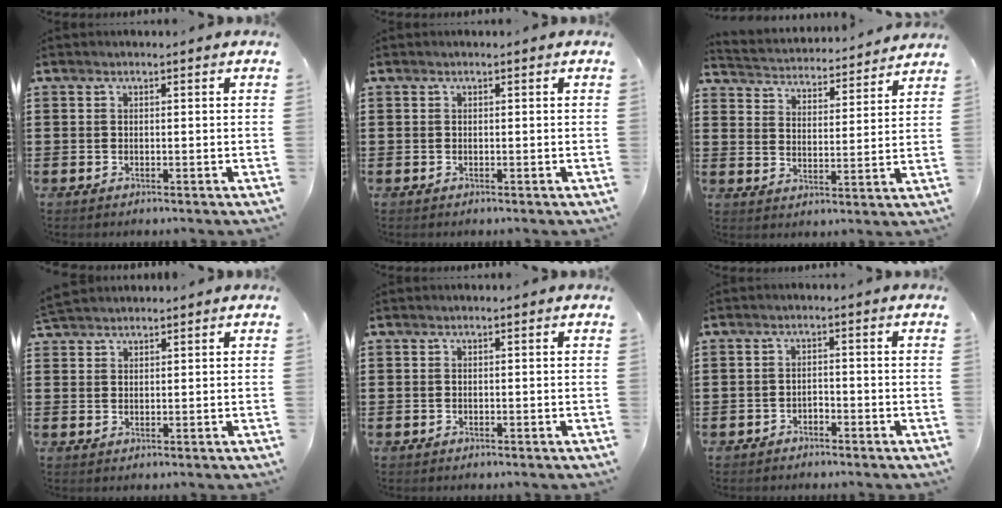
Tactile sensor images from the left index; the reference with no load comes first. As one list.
[{"total": 0.0}, {"total": 3.5, "force": [3.5, -0.1, -0.5], "torque": [-0.016, -0.032, 0.054]}, {"total": 2.5, "force": [2.4, 0.5, 0.2], "torque": [-0.010, 0.001, 0.048]}, {"total": 0.0}, {"total": 0.9, "force": [-0.9, 0.3, 0.0], "torque": [-0.005, 0.003, -0.020]}]